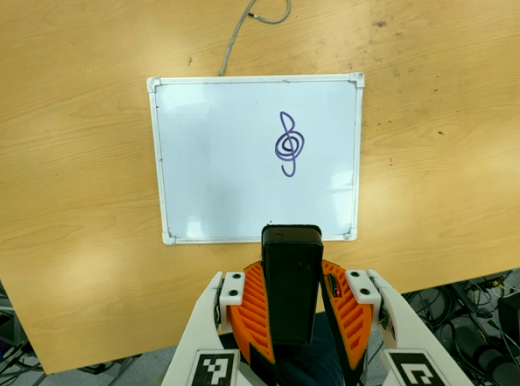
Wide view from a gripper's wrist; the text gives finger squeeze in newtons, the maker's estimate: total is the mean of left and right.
{"total": 8.2, "left": 6.5, "right": 9.8}